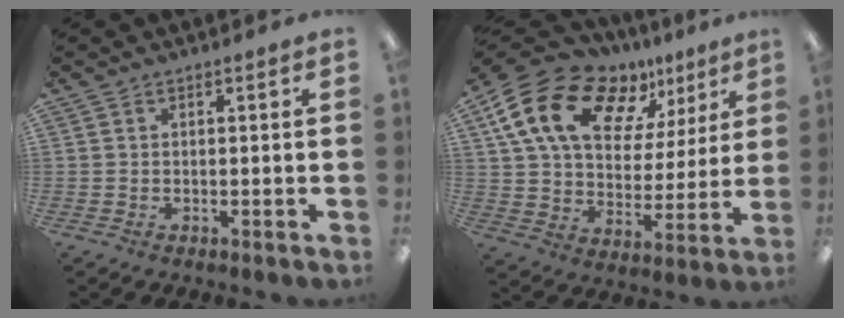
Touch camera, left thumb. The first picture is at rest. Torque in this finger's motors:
{"motor_torque": [0.76, 1.10, 1.38, -1.38, 0.34]}